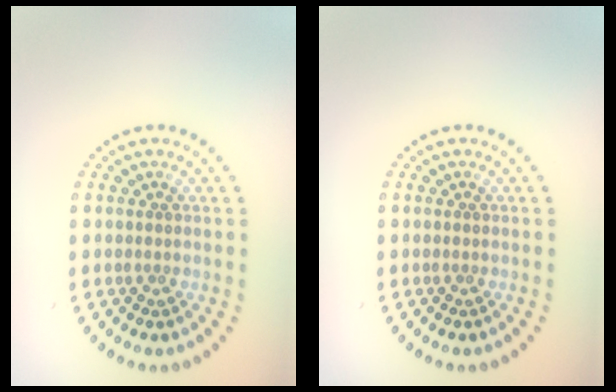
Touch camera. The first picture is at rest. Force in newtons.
{"total": 0.0}